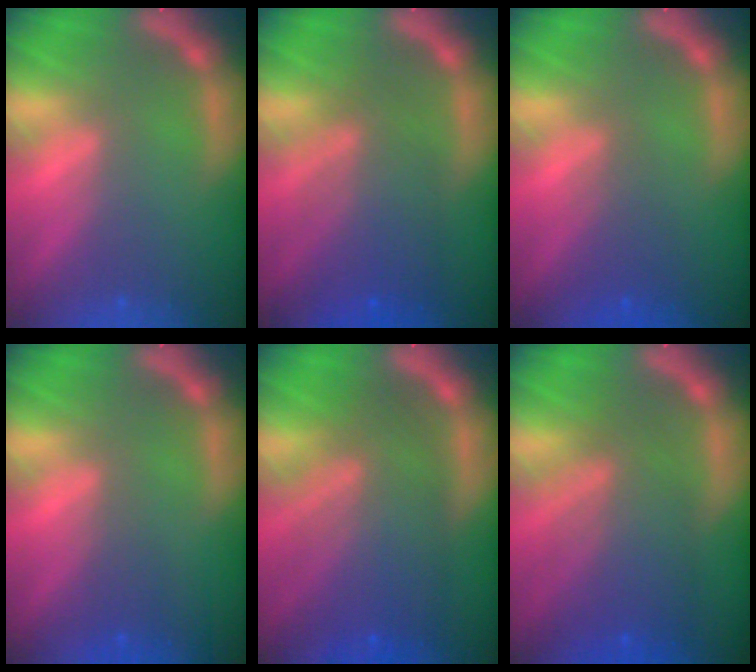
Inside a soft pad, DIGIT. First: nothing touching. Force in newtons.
{"total": 6.5}
{"total": 2.5}
{"total": 1.5}
{"total": 9.1}
{"total": 7.1}